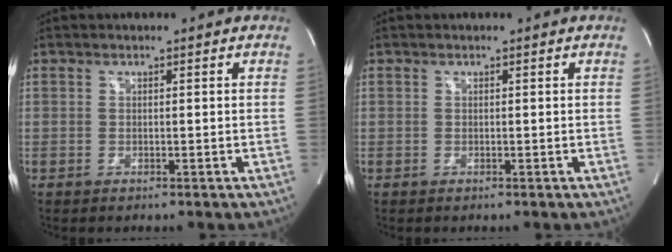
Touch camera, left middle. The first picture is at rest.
{"total": 0.0}